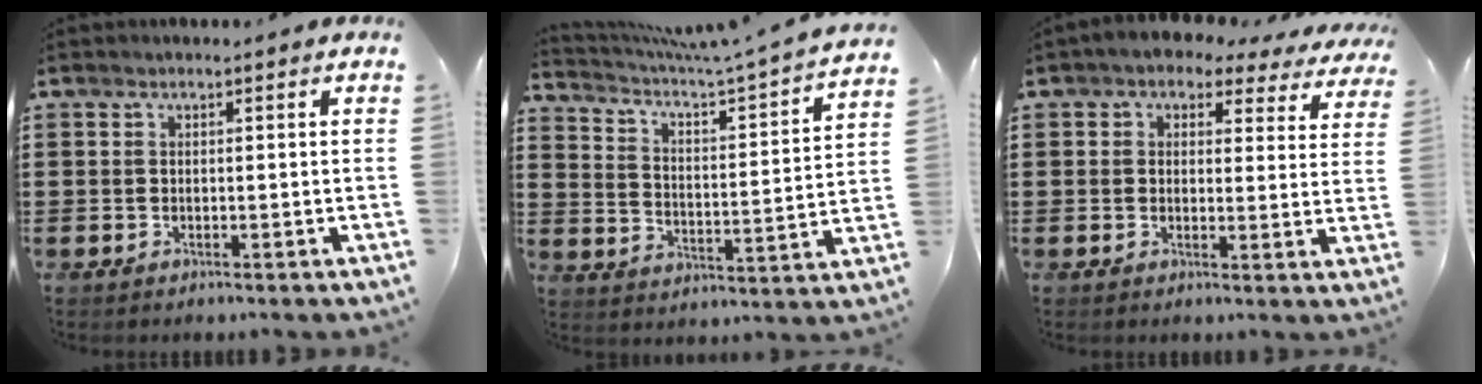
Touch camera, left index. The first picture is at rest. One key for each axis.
{"total": 4.2, "fx": 3.5, "fy": -0.5, "fz": 2.3, "tx": -0.063, "ty": -0.041, "tz": 0.046}
{"total": 2.9, "fx": 2.3, "fy": 1.5, "fz": 0.8, "tx": -0.025, "ty": -0.014, "tz": 0.035}